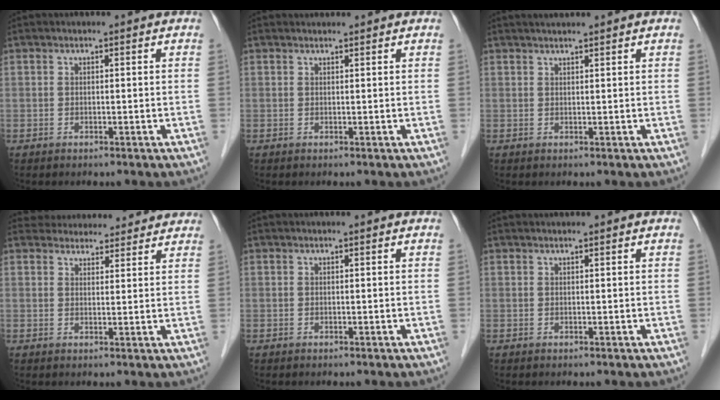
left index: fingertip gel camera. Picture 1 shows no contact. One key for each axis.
{"total": 1.2, "fx": 1.2, "fy": 0.1, "fz": 0.2, "tx": -0.008, "ty": 0.014, "tz": 0.024}
{"total": 2.7, "fx": 2.4, "fy": -0.1, "fz": 1.4, "tx": -0.017, "ty": 0.018, "tz": 0.040}
{"total": 9.9, "fx": 9.4, "fy": 2.8, "fz": 1.3, "tx": -0.001, "ty": 0.024, "tz": 0.112}
{"total": 0.0}
{"total": 1.0, "fx": 0.9, "fy": -0.1, "fz": 0.5, "tx": -0.007, "ty": 0.013, "tz": 0.019}